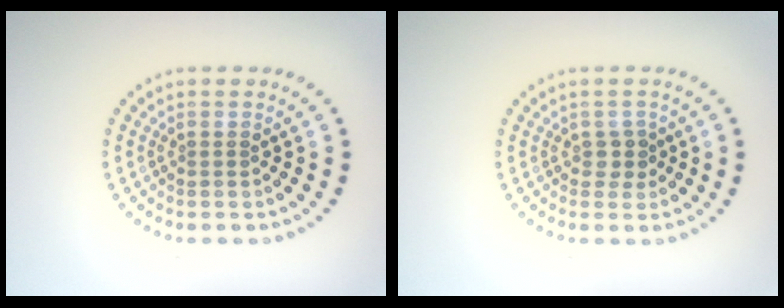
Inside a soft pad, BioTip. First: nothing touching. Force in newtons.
{"total": 1.5, "press": 1.3, "slide": 0.8}